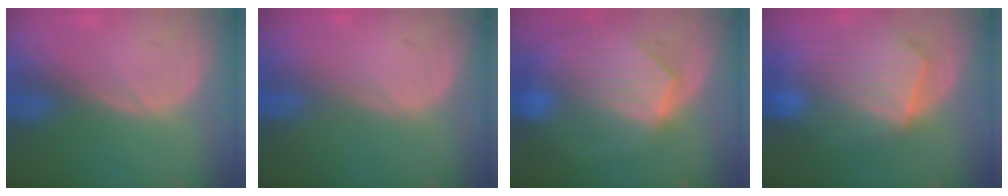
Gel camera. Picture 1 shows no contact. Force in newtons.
{"total": 0.0}
{"total": 9.4, "press": 8.3, "slide": 4.4}
{"total": 10.6, "press": 9.2, "slide": 5.2}